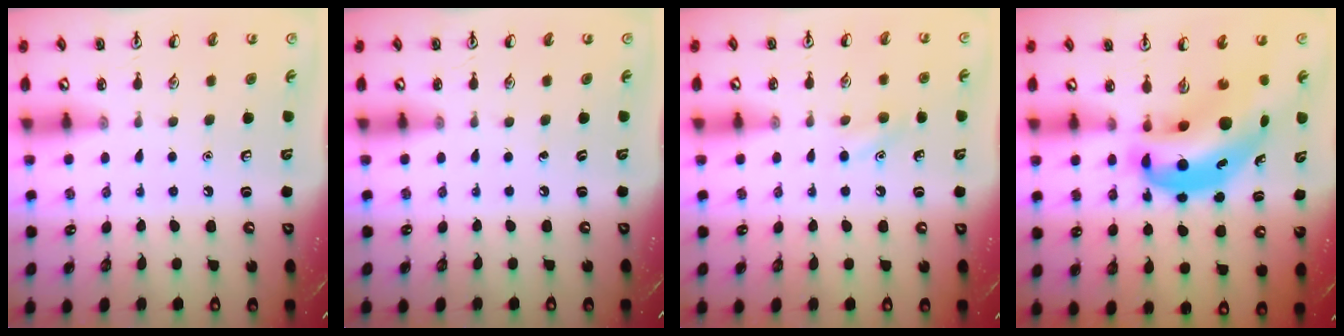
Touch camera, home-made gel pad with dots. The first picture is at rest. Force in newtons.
{"total": 0.0}
{"total": 5.9, "press": 5.6, "slide": 1.9}
{"total": 12.0, "press": 11.5, "slide": 3.5}